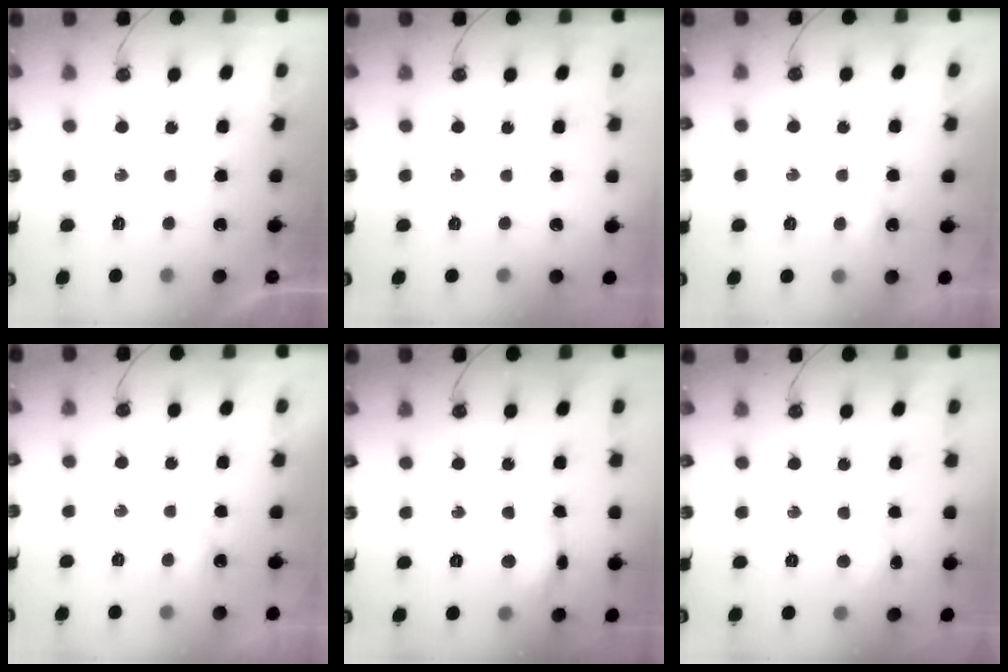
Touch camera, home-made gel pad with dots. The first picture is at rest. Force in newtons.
{"total": 0.0}
{"total": 2.7, "press": 2.6, "slide": 0.5}
{"total": 2.7, "press": 2.6, "slide": 0.5}
{"total": 10.0, "press": 10.0, "slide": 0.7}
{"total": 2.7, "press": 2.6, "slide": 0.7}